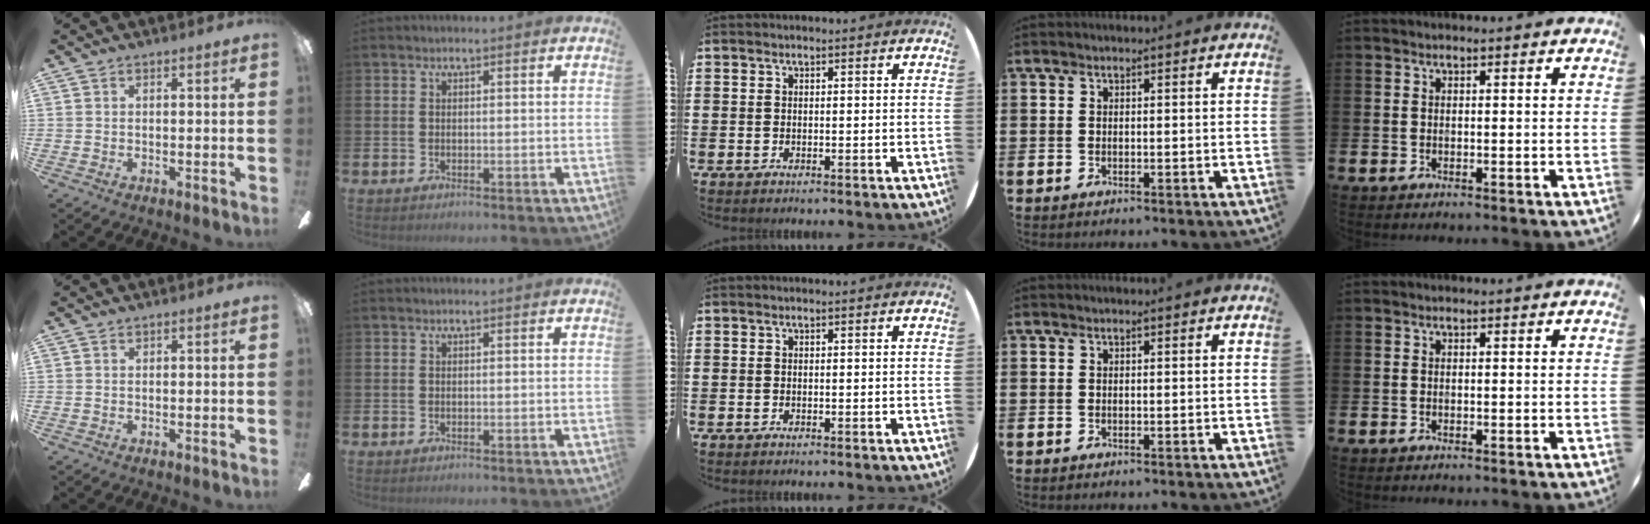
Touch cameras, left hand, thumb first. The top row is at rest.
{}